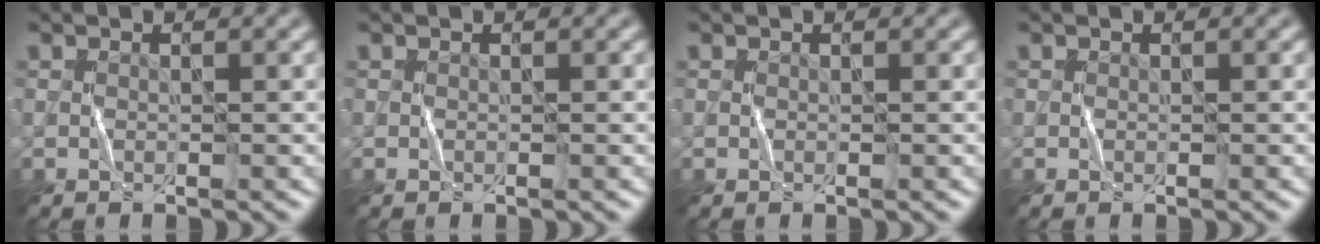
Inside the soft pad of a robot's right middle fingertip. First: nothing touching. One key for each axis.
{"total": 0.0}
{"total": 0.0}
{"total": 0.0}